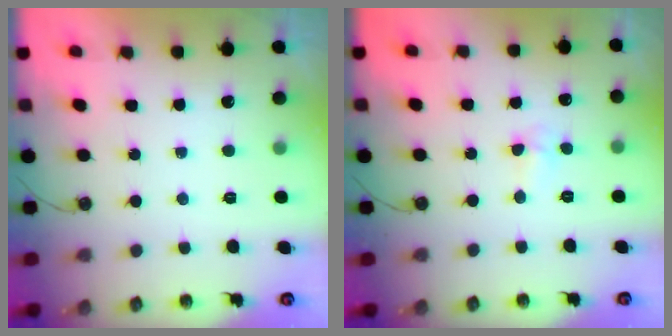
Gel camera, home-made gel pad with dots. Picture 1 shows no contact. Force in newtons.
{"total": 2.8, "press": 2.6, "slide": 1.0}